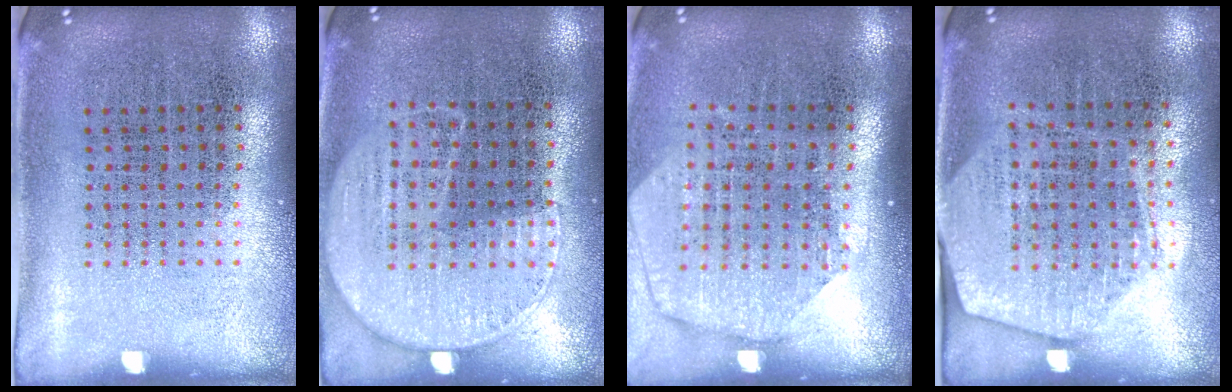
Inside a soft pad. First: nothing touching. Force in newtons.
{"total": 1.2, "press": 1.0, "slide": 0.6}
{"total": 1.8, "press": 1.6, "slide": 1.0}
{"total": 1.9, "press": 1.7, "slide": 0.9}